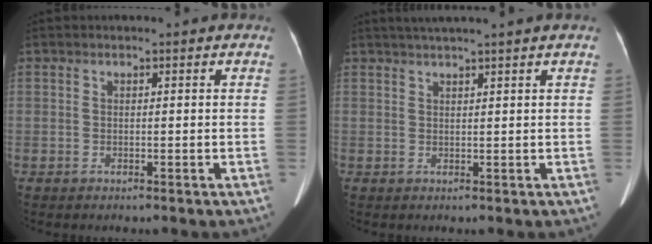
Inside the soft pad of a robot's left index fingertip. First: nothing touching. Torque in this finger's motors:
{"motor_torque": [0.87, -1.27, 0.16, 0.07]}